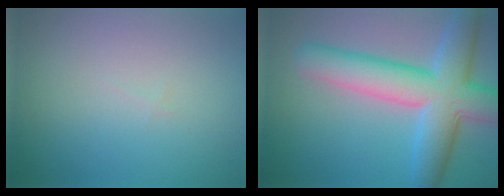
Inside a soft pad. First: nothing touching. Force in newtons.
{"total": 8.9, "press": 8.8, "slide": 0.3}